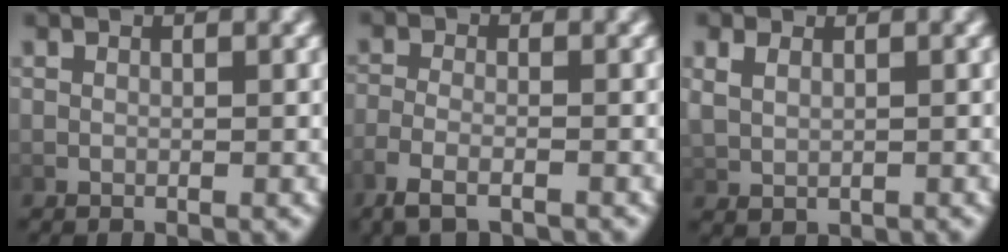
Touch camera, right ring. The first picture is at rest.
{"total": 3.2, "force": [-2.3, 1.0, 2.0], "torque": [-0.052, -0.009, -0.034]}
{"total": 1.6, "force": [0.8, 1.0, 0.9], "torque": [-0.022, -0.002, 0.027]}